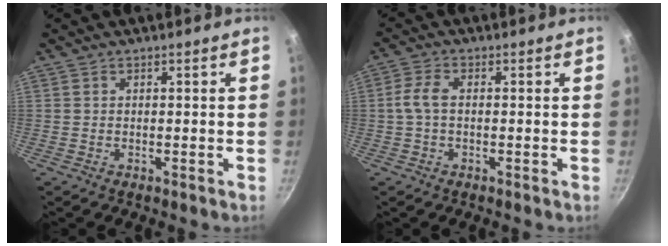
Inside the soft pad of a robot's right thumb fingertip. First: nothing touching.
{"total": 3.8, "force": [-0.2, 2.0, 3.2], "torque": [-0.077, 0.014, -0.010]}